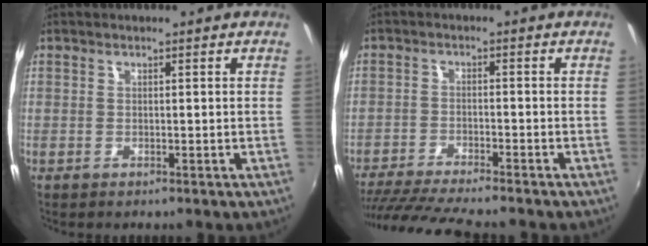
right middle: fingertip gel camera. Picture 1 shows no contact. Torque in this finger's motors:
{"motor_torque": [1.07, -1.07, 0.17, 0.06]}